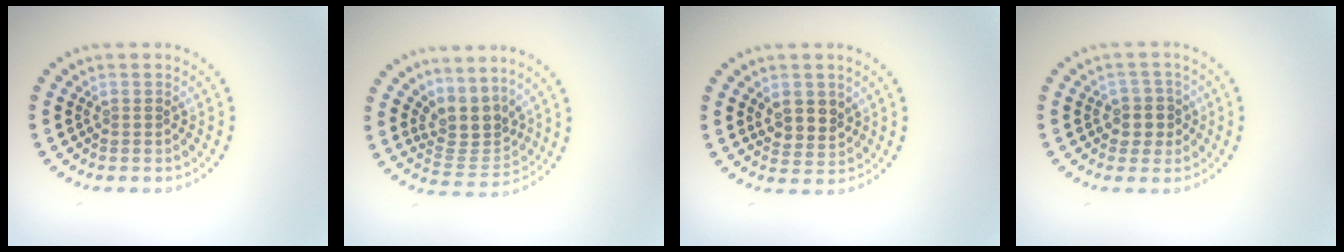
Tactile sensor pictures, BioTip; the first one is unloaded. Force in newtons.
{"total": 3.4, "press": 2.5, "slide": 2.3}
{"total": 2.7, "press": 2.5, "slide": 1.1}
{"total": 2.4, "press": 2.1, "slide": 1.1}